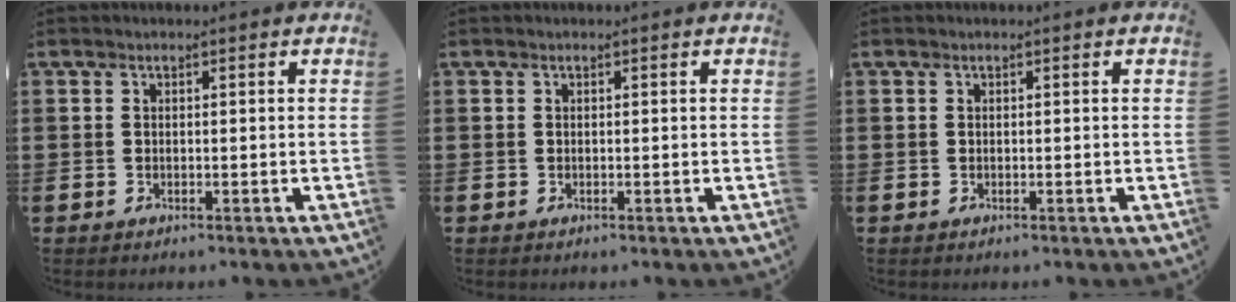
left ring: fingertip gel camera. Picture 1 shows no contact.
{"total": 0.0}
{"total": 0.0}